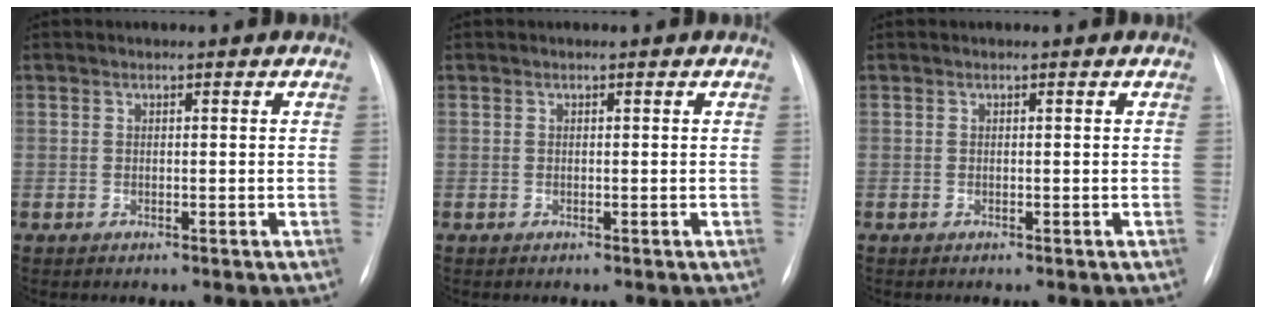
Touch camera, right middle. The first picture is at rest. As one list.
[{"total": 0.0}, {"total": 0.0}]